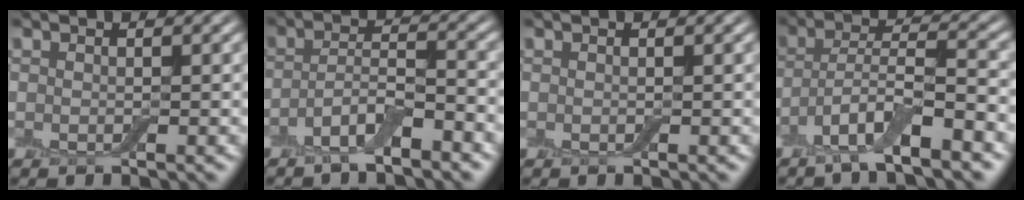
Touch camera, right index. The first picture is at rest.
{"total": 4.0, "force": [-2.7, 1.0, 2.8], "torque": [-0.052, 0.001, -0.055]}
{"total": 0.0}
{"total": 6.3, "force": [-3.9, 1.2, 4.8], "torque": [-0.088, 0.003, -0.076]}